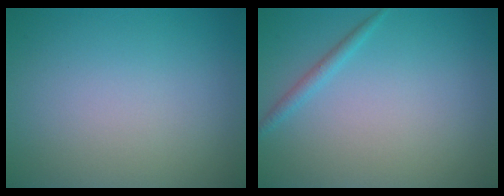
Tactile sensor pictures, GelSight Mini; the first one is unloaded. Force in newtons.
{"total": 1.1, "press": 1.1, "slide": 0.1}